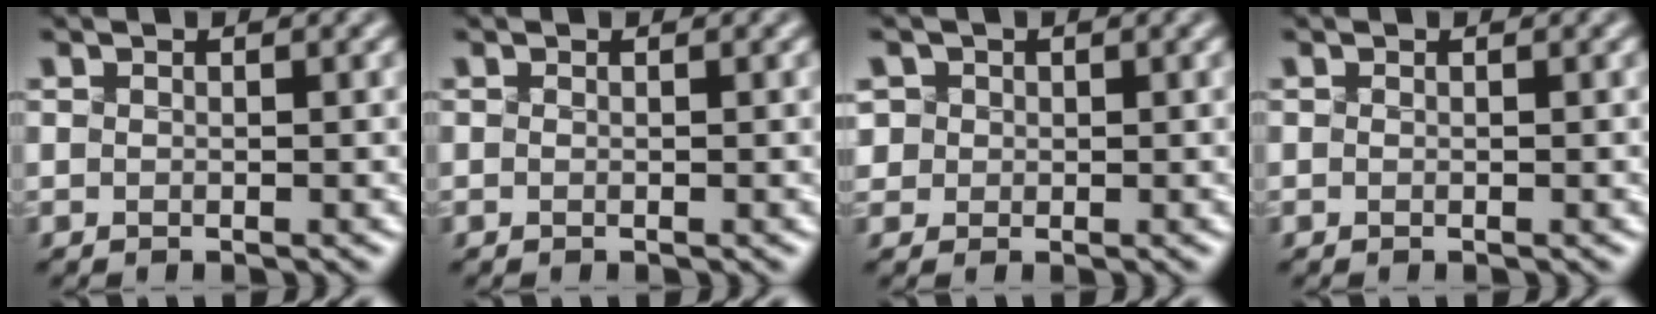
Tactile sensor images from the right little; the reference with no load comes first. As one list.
[{"total": 0.0}, {"total": 3.3, "force": [1.2, 2.9, 1.1], "torque": [-0.021, 0.021, 0.020]}, {"total": 0.0}]